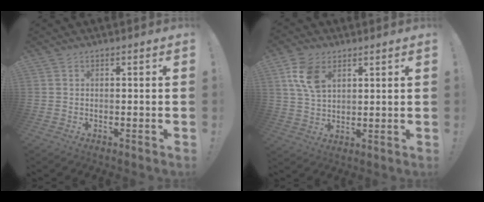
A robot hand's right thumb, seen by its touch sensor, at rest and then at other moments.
{"total": 10.1, "force": [4.6, 6.3, 6.4], "torque": [-0.130, 0.001, 0.091]}